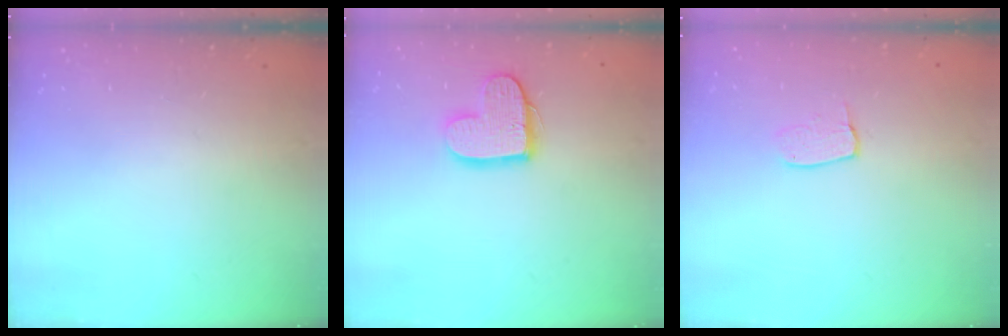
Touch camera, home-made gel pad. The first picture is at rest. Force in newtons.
{"total": 13.4, "press": 13.3, "slide": 1.2}
{"total": 5.2, "press": 5.2, "slide": 0.3}